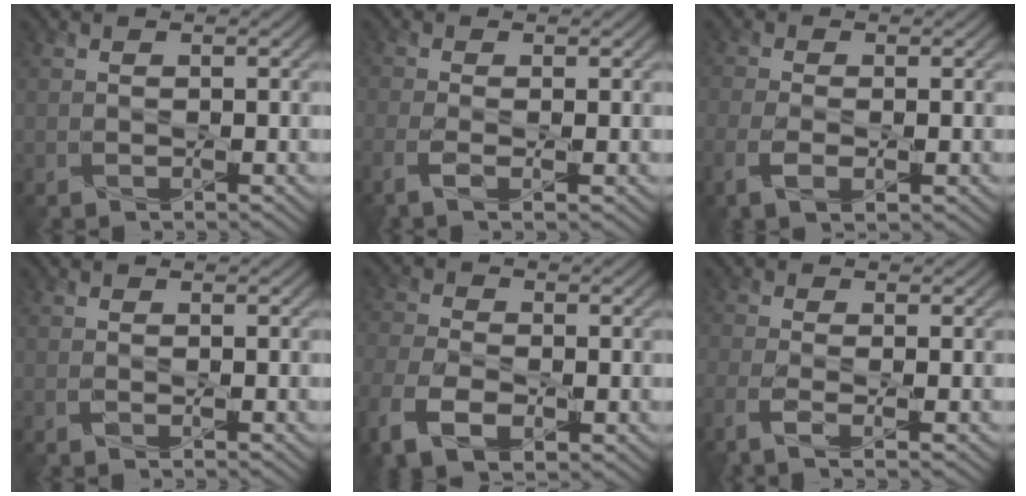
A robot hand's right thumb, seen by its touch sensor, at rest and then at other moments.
{"total": 3.6, "force": [-1.5, 1.0, 3.0], "torque": [-0.074, -0.007, -0.037]}
{"total": 4.4, "force": [-1.8, 1.8, 3.6], "torque": [-0.091, -0.008, -0.036]}
{"total": 0.5, "force": [-0.2, 0.1, 0.5], "torque": [-0.011, -0.003, -0.005]}
{"total": 8.7, "force": [-3.9, 4.9, 6.1], "torque": [-0.148, -0.020, -0.072]}
{"total": 4.4, "force": [-2.1, 1.3, 3.7], "torque": [-0.086, -0.008, -0.048]}